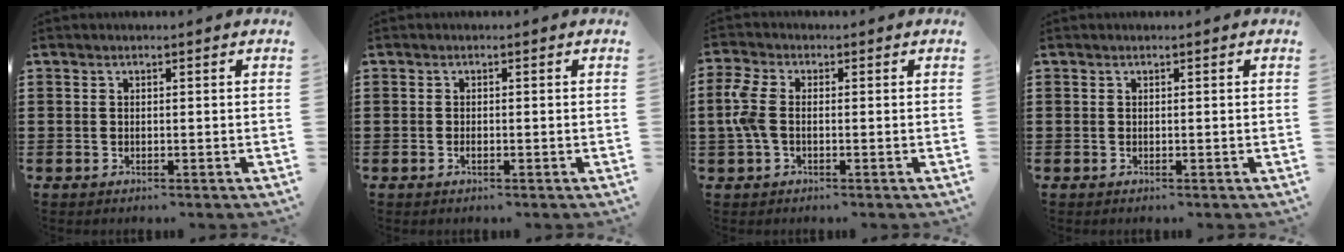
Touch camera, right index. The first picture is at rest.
{"total": 0.8, "force": [-0.4, 0.1, 0.6], "torque": [-0.014, -0.008, -0.006]}
{"total": 4.7, "force": [-0.4, 2.5, 4.0], "torque": [-0.109, -0.005, -0.017]}
{"total": 0.0}